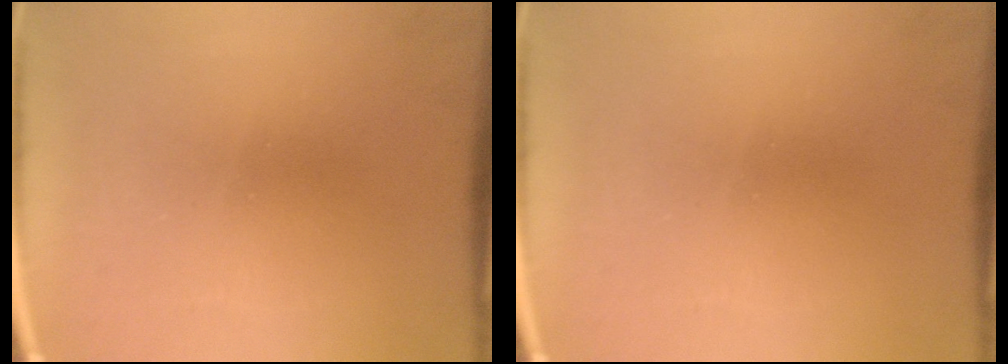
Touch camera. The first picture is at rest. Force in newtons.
{"total": 0.0}